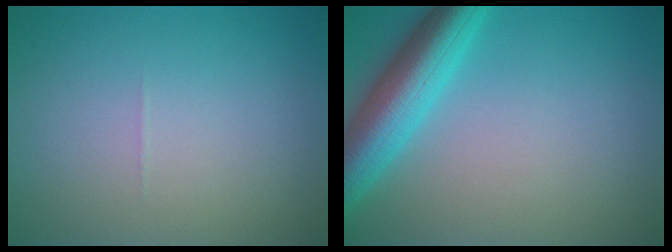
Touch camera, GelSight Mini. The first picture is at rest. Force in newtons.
{"total": 6.6, "press": 6.6, "slide": 0.3}